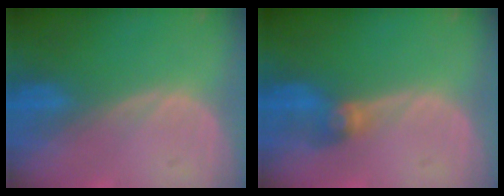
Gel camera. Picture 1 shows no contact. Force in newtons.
{"total": 2.7, "press": 2.7, "slide": 0.3}